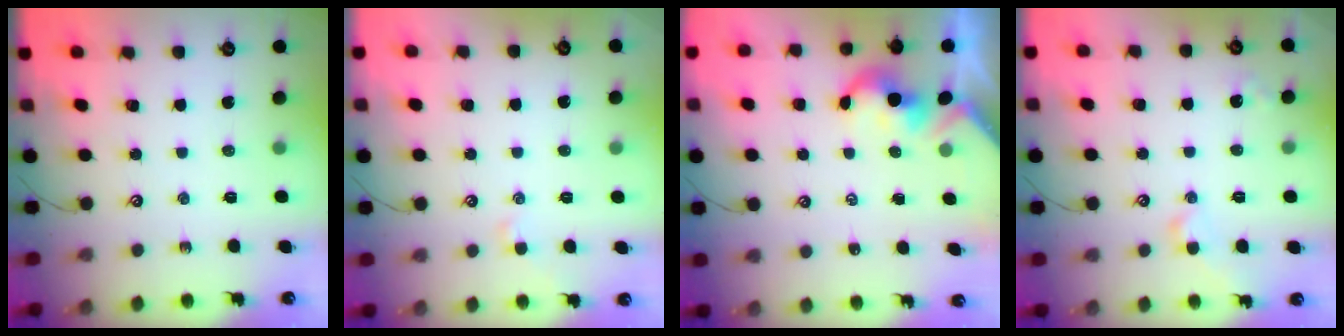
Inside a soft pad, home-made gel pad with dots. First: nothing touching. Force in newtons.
{"total": 0.6, "press": 0.3, "slide": 0.5}
{"total": 2.3, "press": 2.3, "slide": 0.3}
{"total": 3.9, "press": 3.8, "slide": 0.7}